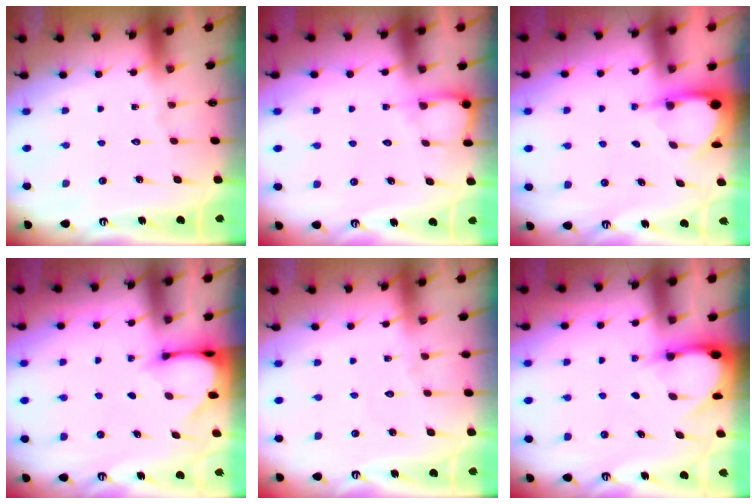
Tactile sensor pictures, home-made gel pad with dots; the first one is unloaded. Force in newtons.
{"total": 4.2, "press": 4.2, "slide": 0.6}
{"total": 3.5, "press": 3.4, "slide": 0.2}
{"total": 3.2, "press": 3.2, "slide": 0.2}
{"total": 2.3, "press": 2.3, "slide": 0.2}
{"total": 2.9, "press": 2.9, "slide": 0.3}